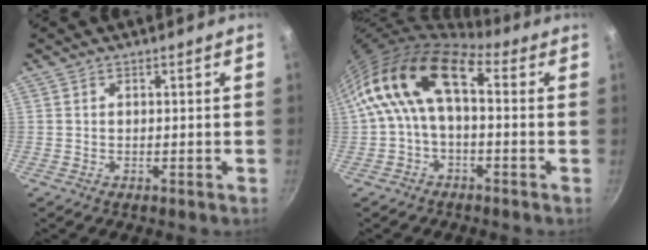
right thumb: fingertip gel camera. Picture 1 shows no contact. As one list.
[{"total": 14.2, "force": [1.7, 7.4, 11.9], "torque": [-0.221, 0.028, 0.013]}]